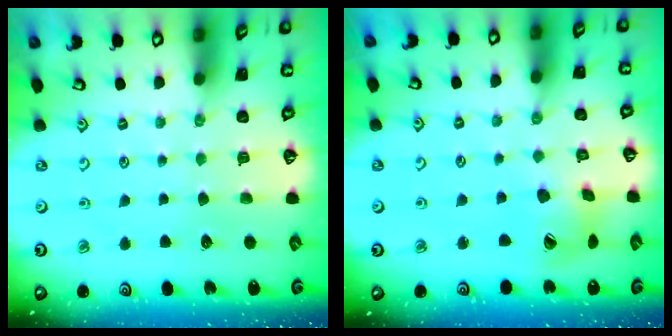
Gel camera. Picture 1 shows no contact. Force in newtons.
{"total": 10.3, "press": 10.3, "slide": 1.4}